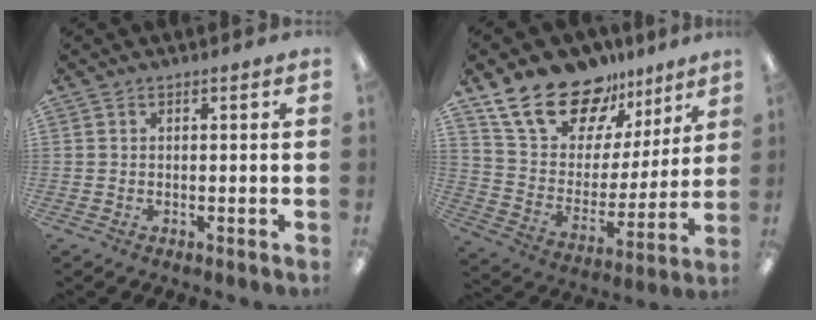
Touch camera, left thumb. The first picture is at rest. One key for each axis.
{"total": 20.8, "fx": 15.1, "fy": 11.2, "fz": 8.8, "tx": -0.159, "ty": -0.096, "tz": 0.274}